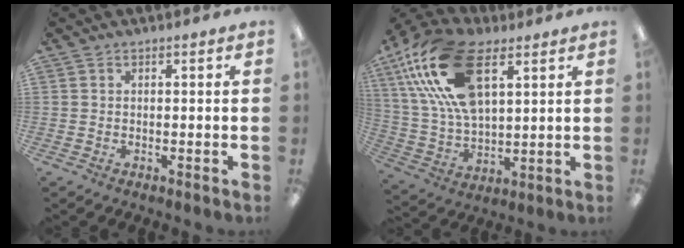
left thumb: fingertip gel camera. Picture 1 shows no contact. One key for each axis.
{"total": 23.1, "fx": 11.1, "fy": 12.3, "fz": 16.1, "tx": -0.350, "ty": -0.027, "tz": 0.196}